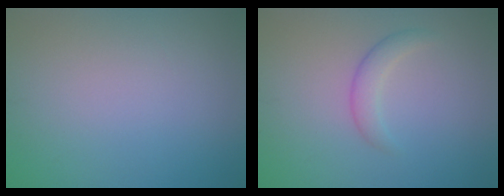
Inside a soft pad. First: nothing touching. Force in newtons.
{"total": 1.9, "press": 1.9, "slide": 0.1}